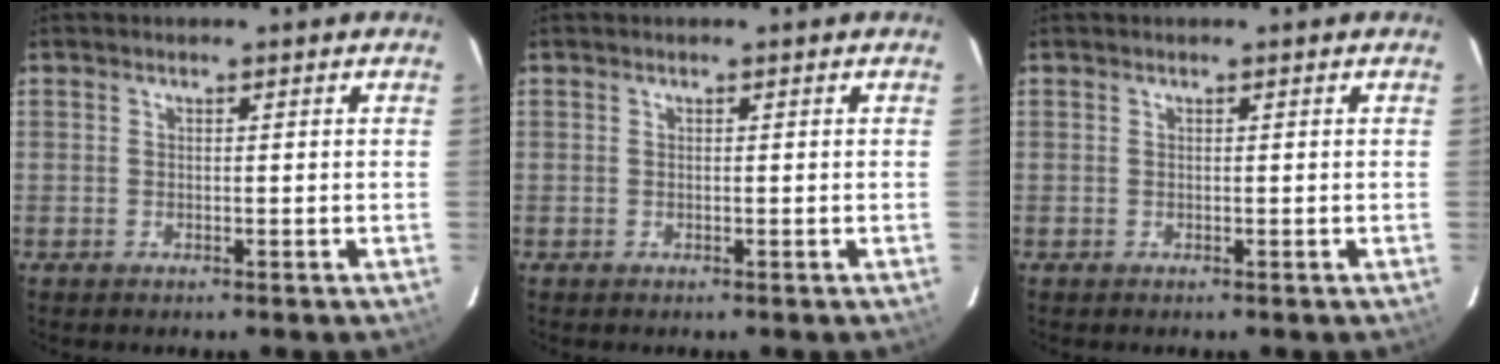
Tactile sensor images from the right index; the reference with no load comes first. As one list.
[{"total": 0.0}, {"total": 0.0}]